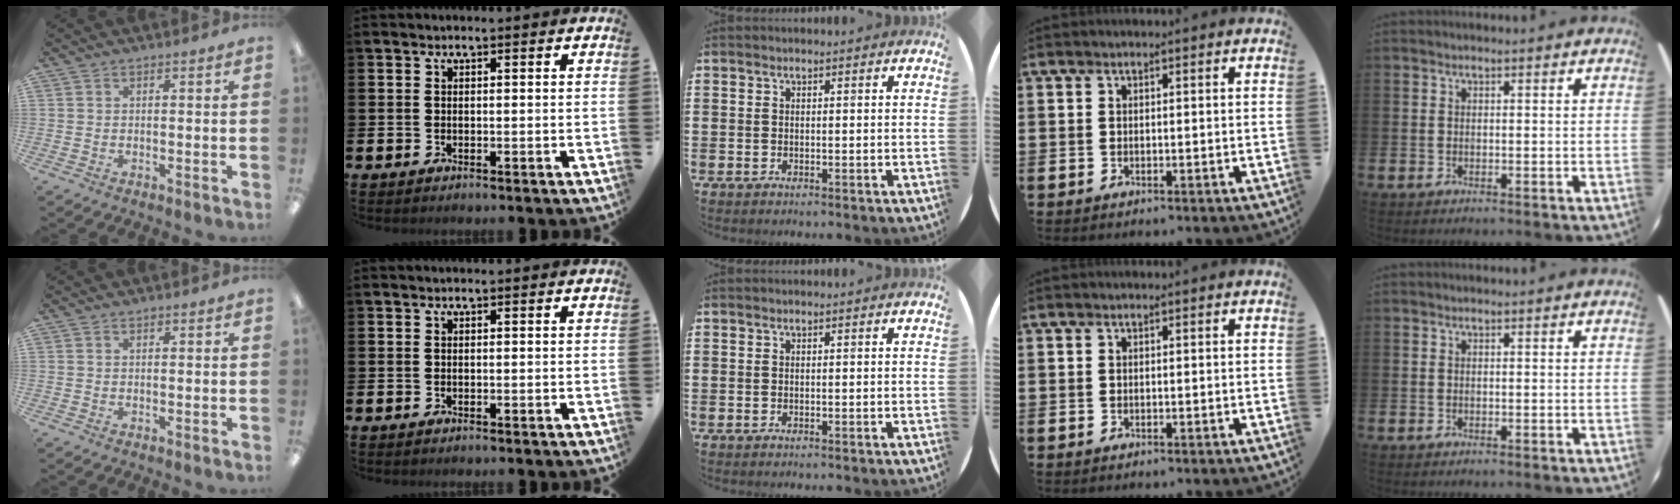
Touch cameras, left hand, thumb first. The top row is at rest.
{"thumb": {"total": 0.7, "force": [0.4, 0.4, 0.4], "torque": [0.001, -0.001, 0.006]}}